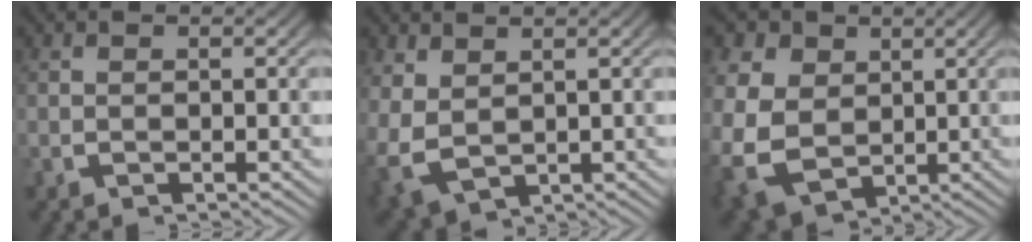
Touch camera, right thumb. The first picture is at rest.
{"total": 5.2, "force": [0.0, 3.9, 3.4], "torque": [-0.099, -0.037, 0.031]}
{"total": 12.0, "force": [-1.2, 10.0, 6.5], "torque": [-0.182, -0.072, 0.007]}